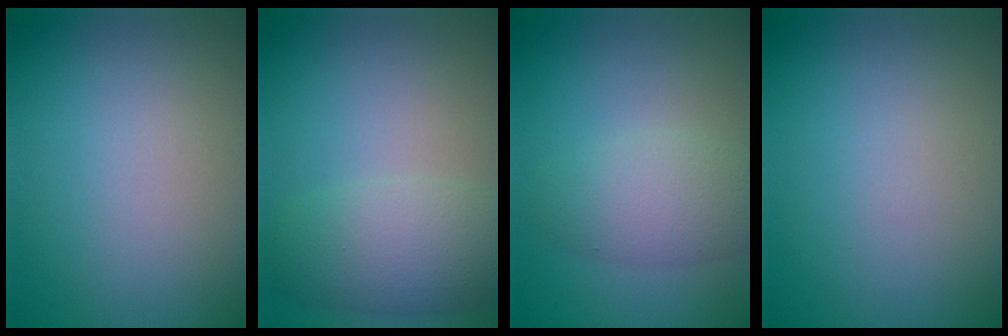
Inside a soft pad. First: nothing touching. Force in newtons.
{"total": 4.5, "press": 4.5, "slide": 0.2}
{"total": 3.5, "press": 3.5, "slide": 0.1}
{"total": 0.0}